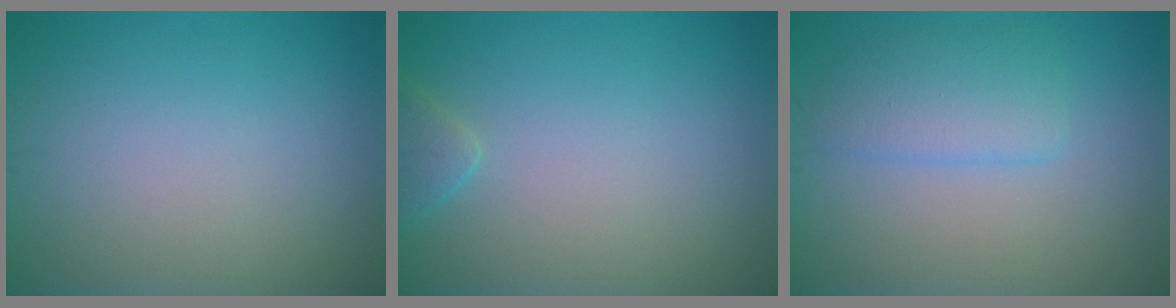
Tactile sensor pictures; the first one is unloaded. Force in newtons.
{"total": 1.5, "press": 1.5, "slide": 0.1}
{"total": 3.1, "press": 3.1, "slide": 0.4}